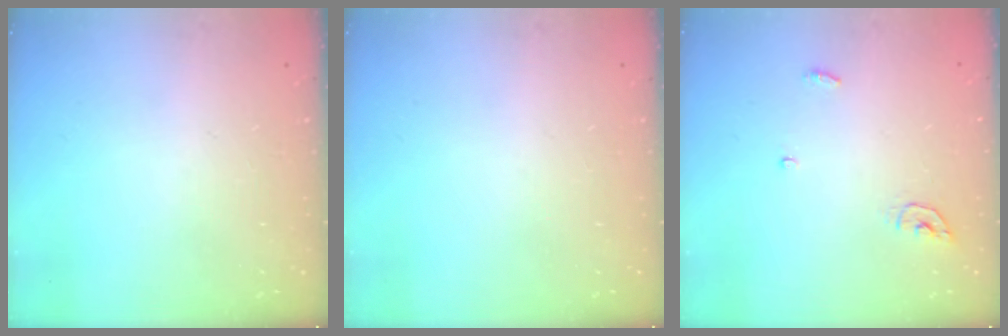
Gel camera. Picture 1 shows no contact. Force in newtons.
{"total": 0.0}
{"total": 4.3, "press": 4.3, "slide": 0.3}